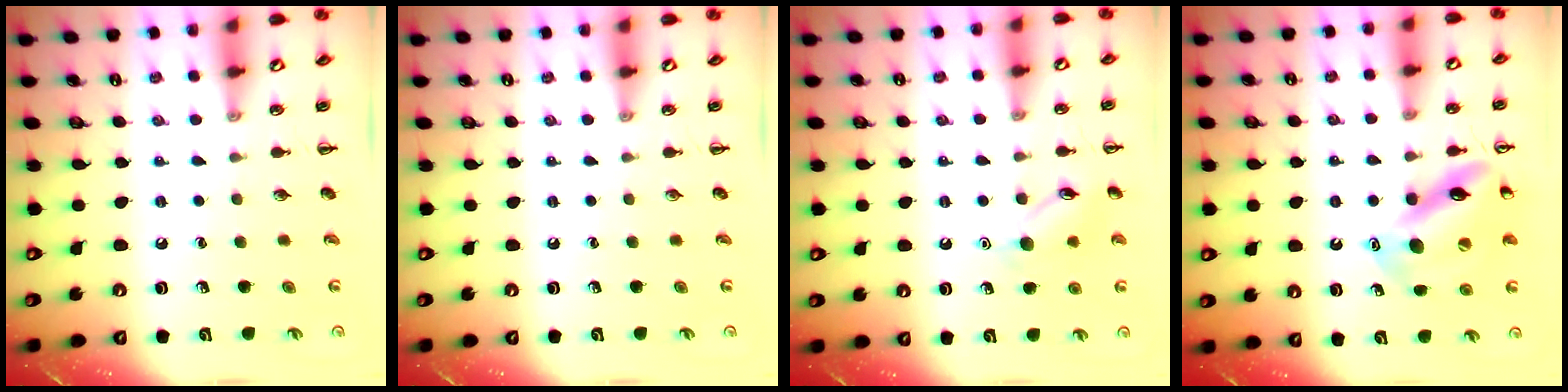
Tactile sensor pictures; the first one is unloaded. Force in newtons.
{"total": 0.0}
{"total": 10.6, "press": 10.6, "slide": 0.4}
{"total": 14.8, "press": 14.7, "slide": 1.8}